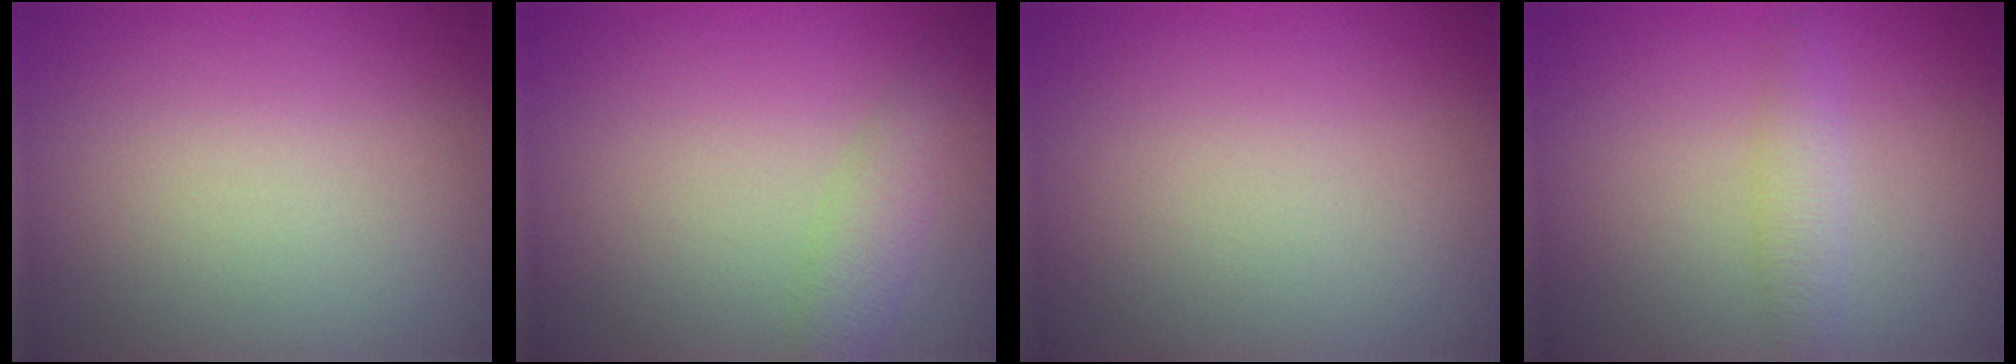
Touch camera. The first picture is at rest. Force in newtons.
{"total": 2.5, "press": 2.5, "slide": 0.1}
{"total": 0.0}
{"total": 1.8, "press": 1.8, "slide": 0.0}